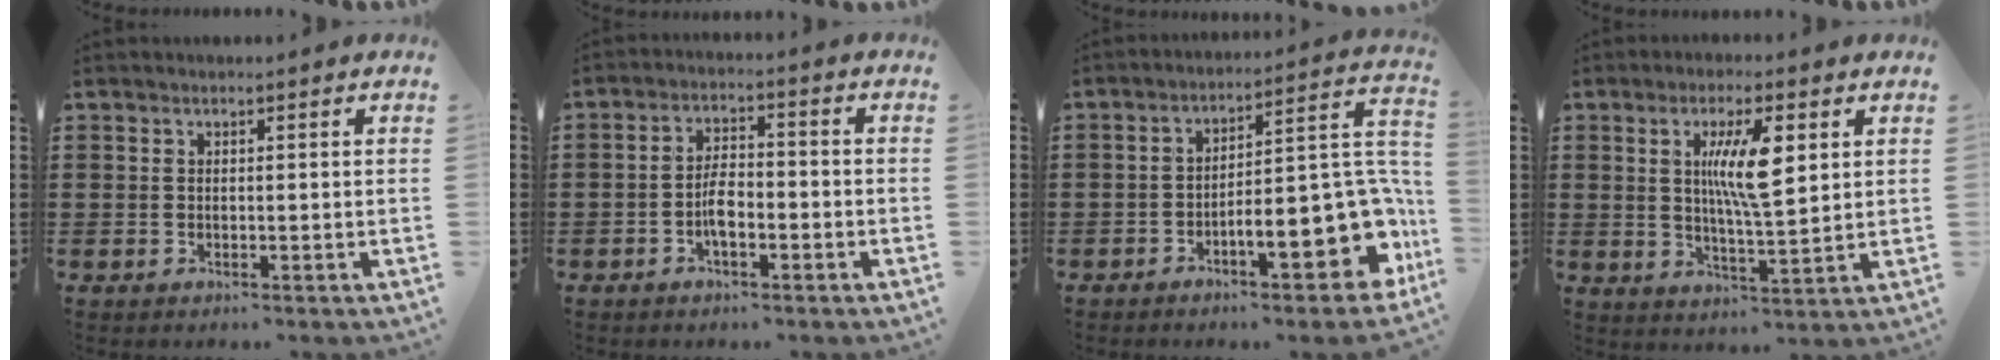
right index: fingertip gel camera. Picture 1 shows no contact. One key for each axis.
{"total": 4.4, "fx": -1.7, "fy": 1.7, "fz": 3.8, "tx": -0.081, "ty": 0.002, "tz": -0.034}
{"total": 13.0, "fx": -4.7, "fy": 4.3, "fz": 11.3, "tx": -0.137, "ty": -0.017, "tz": -0.076}
{"total": 8.6, "fx": 2.4, "fy": 1.9, "fz": 8.1, "tx": -0.144, "ty": -0.001, "tz": 0.035}